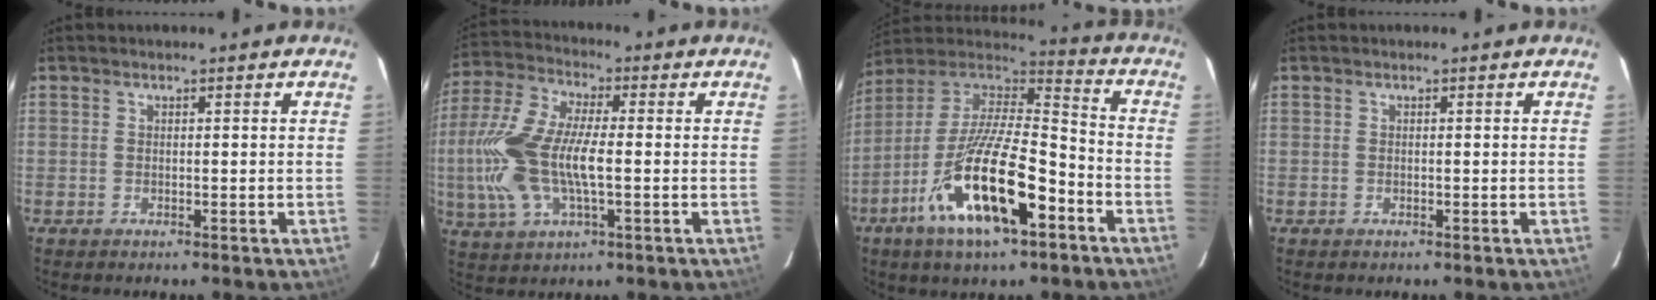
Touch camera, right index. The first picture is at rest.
{"total": 16.4, "force": [-1.6, 7.2, 14.6], "torque": [-0.321, 0.004, -0.032]}
{"total": 22.3, "force": [-10.4, 7.1, 18.4], "torque": [-0.339, -0.035, -0.189]}
{"total": 0.0}